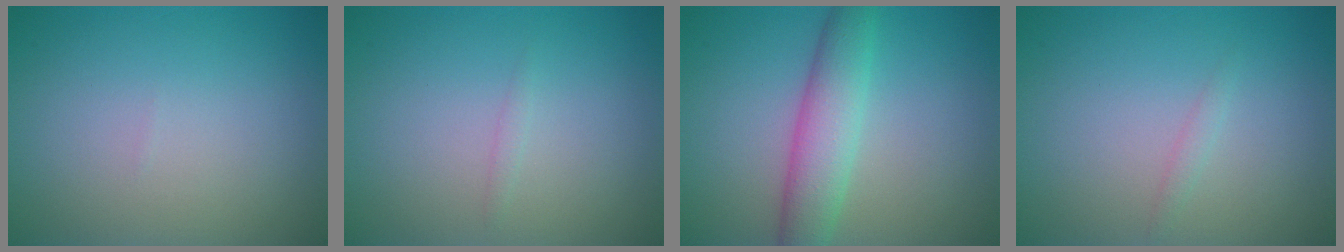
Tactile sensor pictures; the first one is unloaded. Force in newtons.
{"total": 0.6, "press": 0.6, "slide": 0.1}
{"total": 4.6, "press": 4.6, "slide": 0.0}
{"total": 0.7, "press": 0.7, "slide": 0.0}